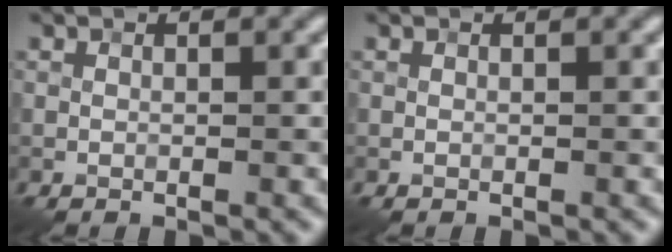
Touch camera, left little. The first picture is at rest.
{"total": 0.0}